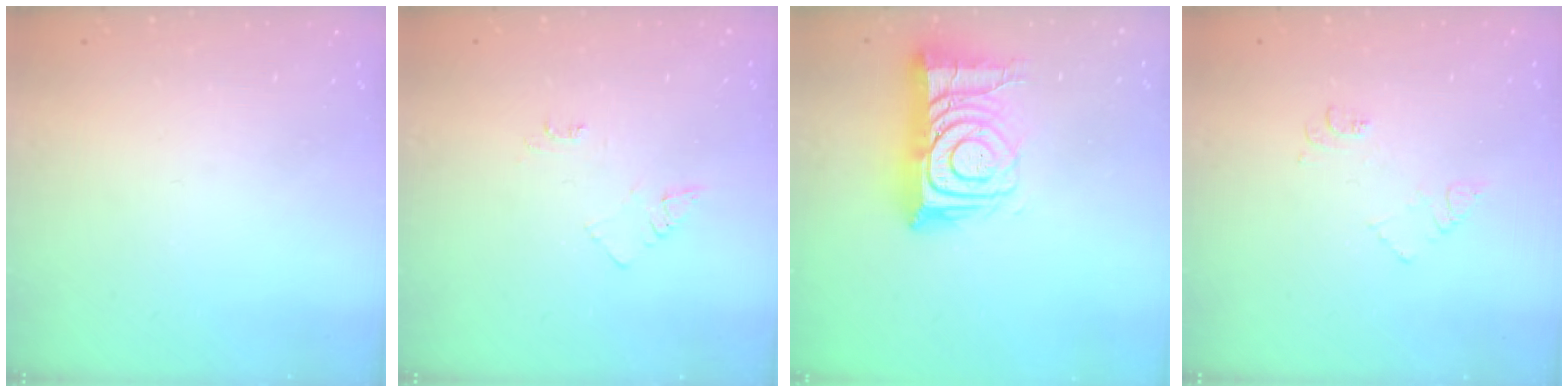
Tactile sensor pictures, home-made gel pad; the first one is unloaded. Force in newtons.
{"total": 4.2, "press": 4.2, "slide": 0.6}
{"total": 13.5, "press": 13.4, "slide": 1.2}
{"total": 5.5, "press": 5.4, "slide": 0.7}